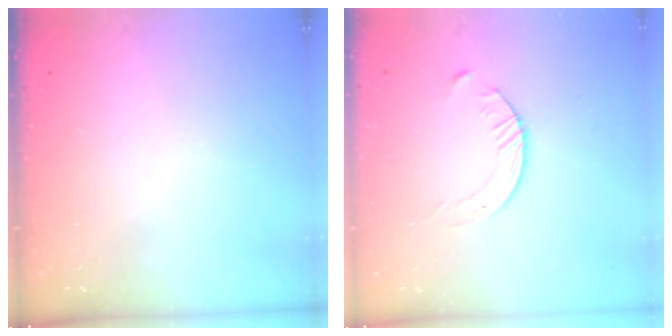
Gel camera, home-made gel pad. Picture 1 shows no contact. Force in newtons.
{"total": 4.6, "press": 4.5, "slide": 0.6}